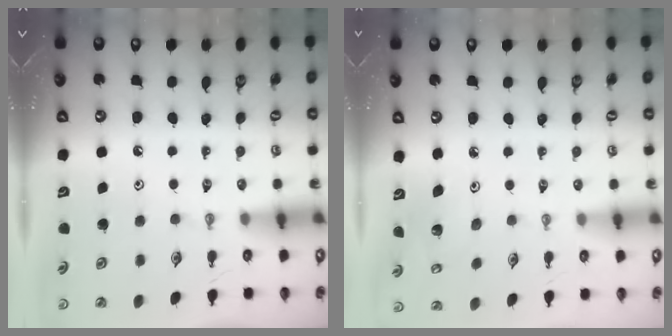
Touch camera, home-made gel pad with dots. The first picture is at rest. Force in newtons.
{"total": 3.4, "press": 3.4, "slide": 0.5}